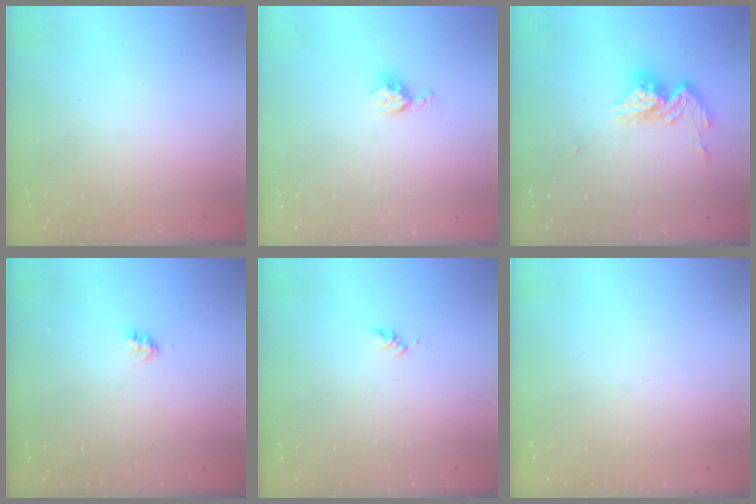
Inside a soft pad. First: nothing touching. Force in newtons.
{"total": 4.2, "press": 4.2, "slide": 0.5}
{"total": 13.6, "press": 13.5, "slide": 1.3}
{"total": 3.5, "press": 3.4, "slide": 0.5}
{"total": 1.6, "press": 1.6, "slide": 0.3}
{"total": 0.0}